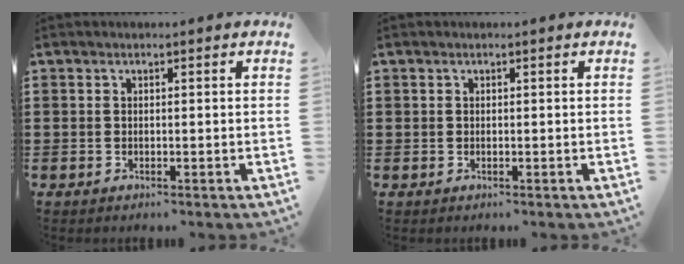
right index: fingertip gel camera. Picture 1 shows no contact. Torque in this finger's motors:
{"motor_torque": [-0.51, 0.47, -0.02, 0.00]}